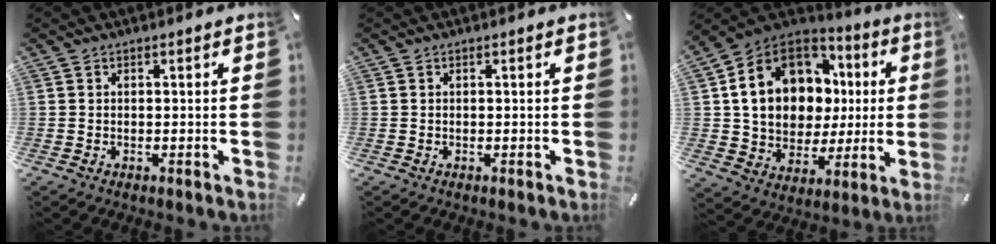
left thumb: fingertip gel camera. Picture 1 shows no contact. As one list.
[{"total": 0.0}, {"total": 17.3, "force": [4.1, 13.8, 9.6], "torque": [-0.192, -0.017, 0.081]}]